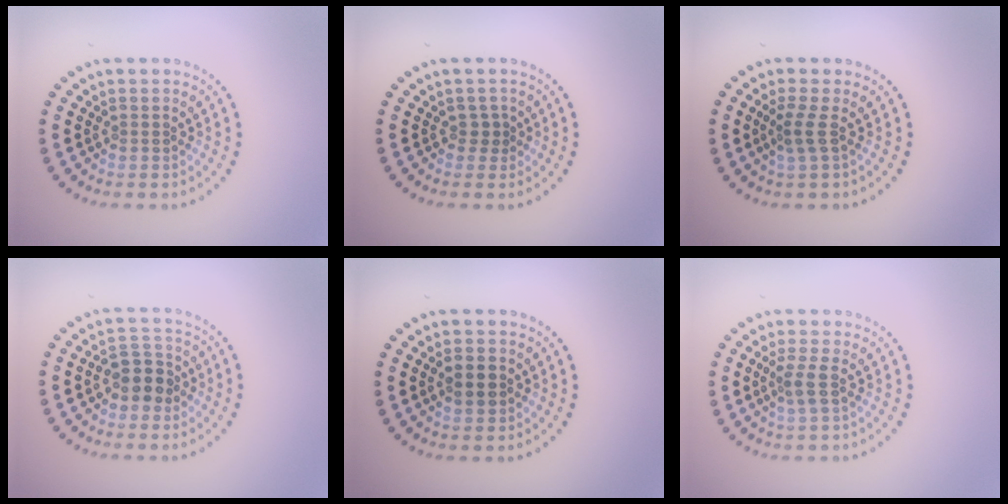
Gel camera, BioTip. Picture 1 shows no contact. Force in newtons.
{"total": 1.0, "press": 0.8, "slide": 0.5}
{"total": 1.9, "press": 1.3, "slide": 1.5}
{"total": 3.3, "press": 3.2, "slide": 1.0}
{"total": 2.5, "press": 2.5, "slide": 0.1}
{"total": 1.9, "press": 1.5, "slide": 1.2}